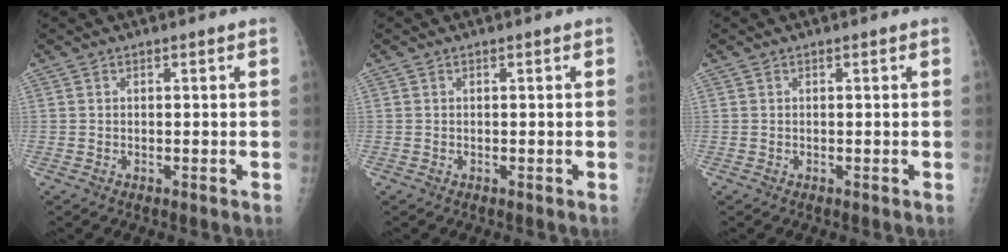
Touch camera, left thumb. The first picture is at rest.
{"total": 0.0}
{"total": 0.0}